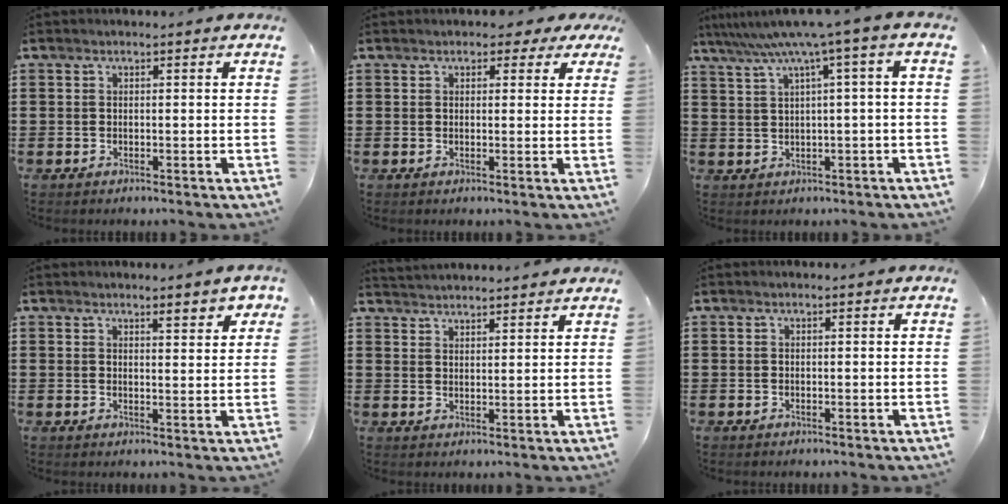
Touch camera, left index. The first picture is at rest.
{"total": 1.8, "force": [1.0, 1.2, 0.8], "torque": [-0.006, 0.002, 0.013]}
{"total": 5.8, "force": [2.1, -0.7, 5.3], "torque": [-0.106, -0.021, 0.031]}
{"total": 2.6, "force": [2.1, 0.5, 1.4], "torque": [-0.025, -0.003, 0.036]}
{"total": 2.5, "force": [2.5, -0.1, -0.3], "torque": [-0.002, -0.005, 0.047]}
{"total": 0.0}